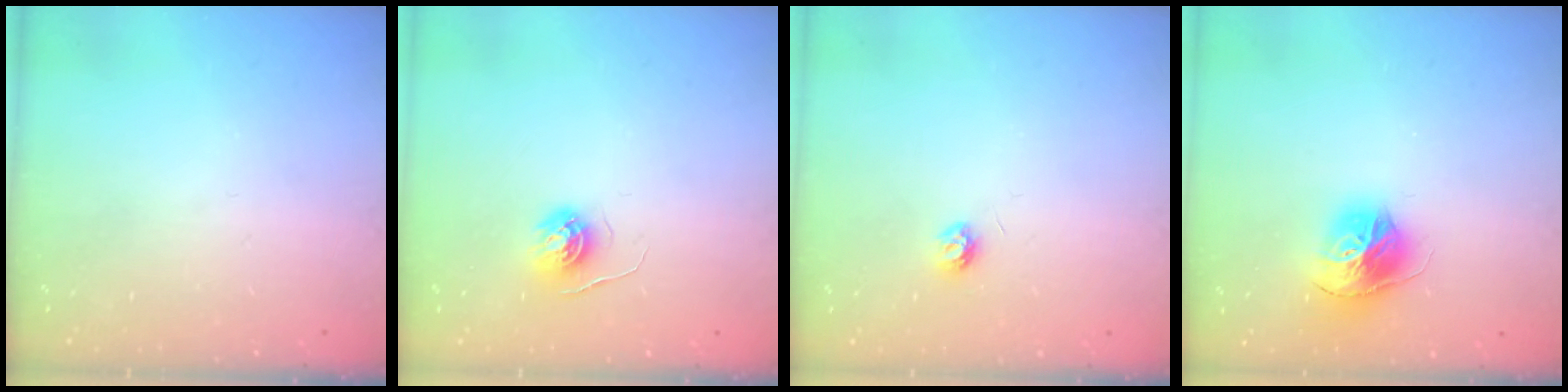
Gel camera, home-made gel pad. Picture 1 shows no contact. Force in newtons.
{"total": 4.6, "press": 4.6, "slide": 0.4}
{"total": 4.6, "press": 4.6, "slide": 0.5}
{"total": 14.8, "press": 14.7, "slide": 1.6}